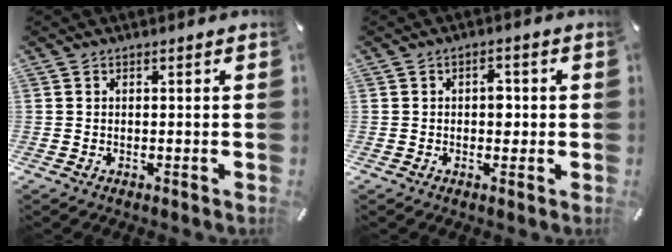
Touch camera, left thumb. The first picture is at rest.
{"total": 3.2, "force": [0.0, 2.1, 2.4], "torque": [-0.025, -0.002, -0.008]}